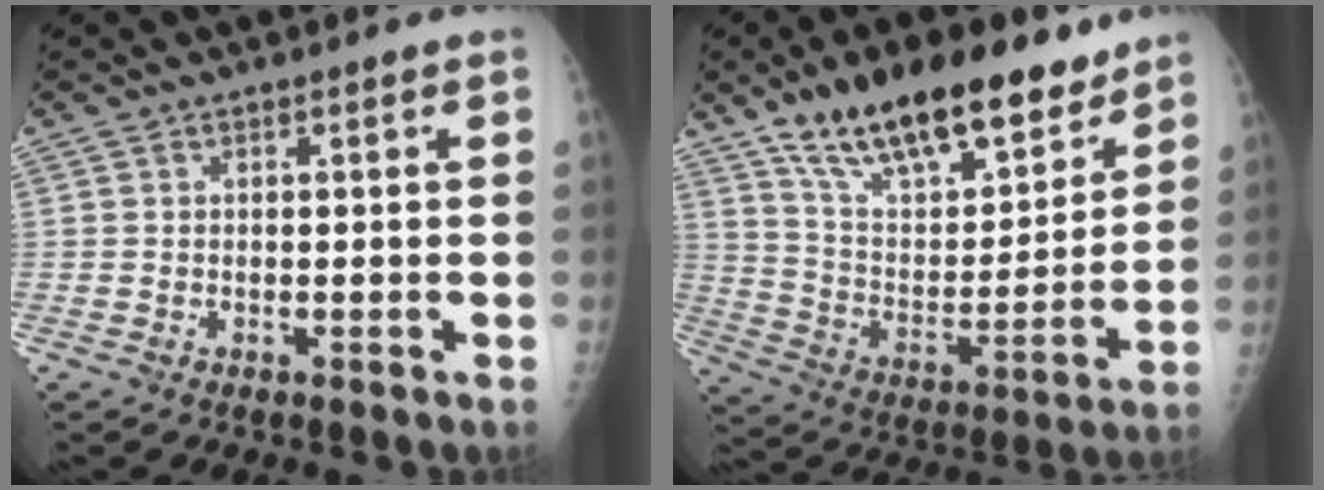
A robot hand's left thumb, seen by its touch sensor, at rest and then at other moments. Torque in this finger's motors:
{"motor_torque": [1.24, 1.24, 1.28, -1.49, 0.30]}